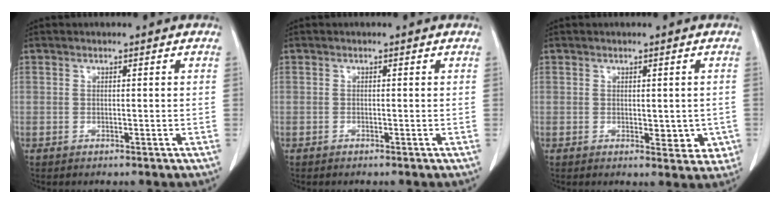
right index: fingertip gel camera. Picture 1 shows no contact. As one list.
[{"total": 0.0}, {"total": 4.2, "force": [-0.5, 2.5, 3.3], "torque": [-0.020, -0.005, 0.000]}]